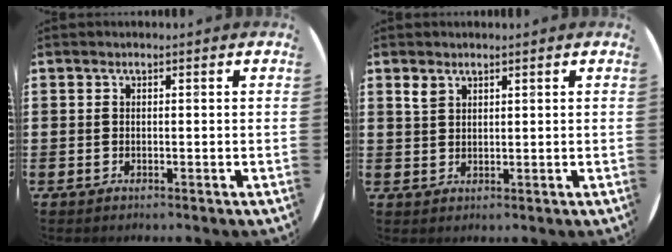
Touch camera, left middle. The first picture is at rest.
{"total": 1.8, "force": [1.4, 1.0, 0.5], "torque": [-0.005, -0.001, 0.025]}